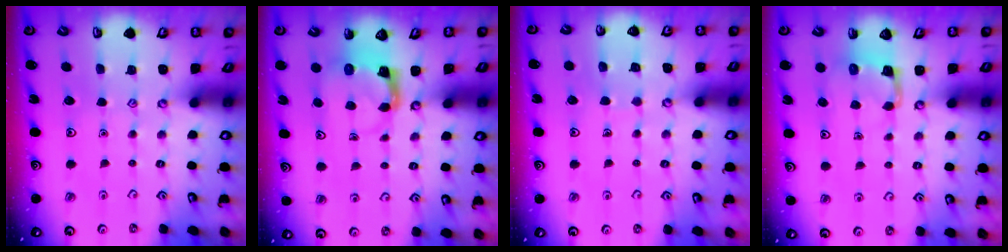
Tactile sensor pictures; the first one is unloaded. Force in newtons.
{"total": 3.9, "press": 3.9, "slide": 0.7}
{"total": 5.9, "press": 5.9, "slide": 0.5}
{"total": 2.7, "press": 2.7, "slide": 0.4}